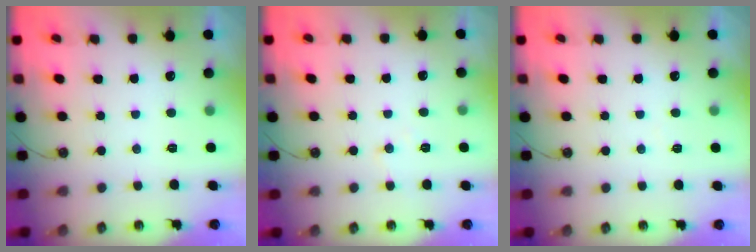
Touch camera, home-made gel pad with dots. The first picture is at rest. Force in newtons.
{"total": 5.1, "press": 5.0, "slide": 0.8}
{"total": 2.9, "press": 2.8, "slide": 0.5}